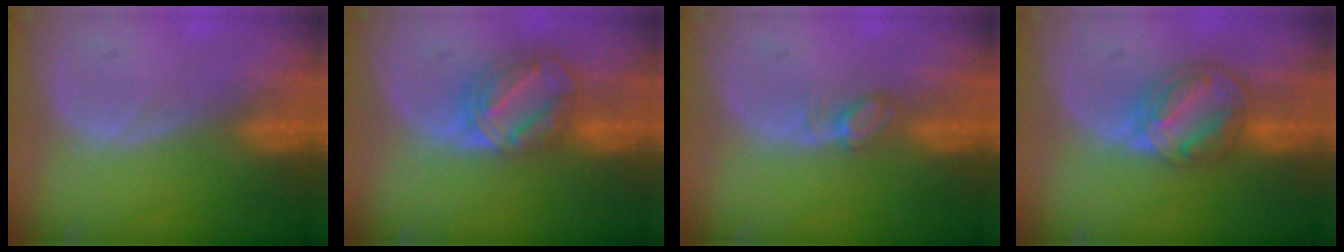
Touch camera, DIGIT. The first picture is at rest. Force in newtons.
{"total": 8.5, "press": 7.1, "slide": 4.7}
{"total": 2.5, "press": 2.4, "slide": 0.3}
{"total": 7.5, "press": 6.6, "slide": 3.6}